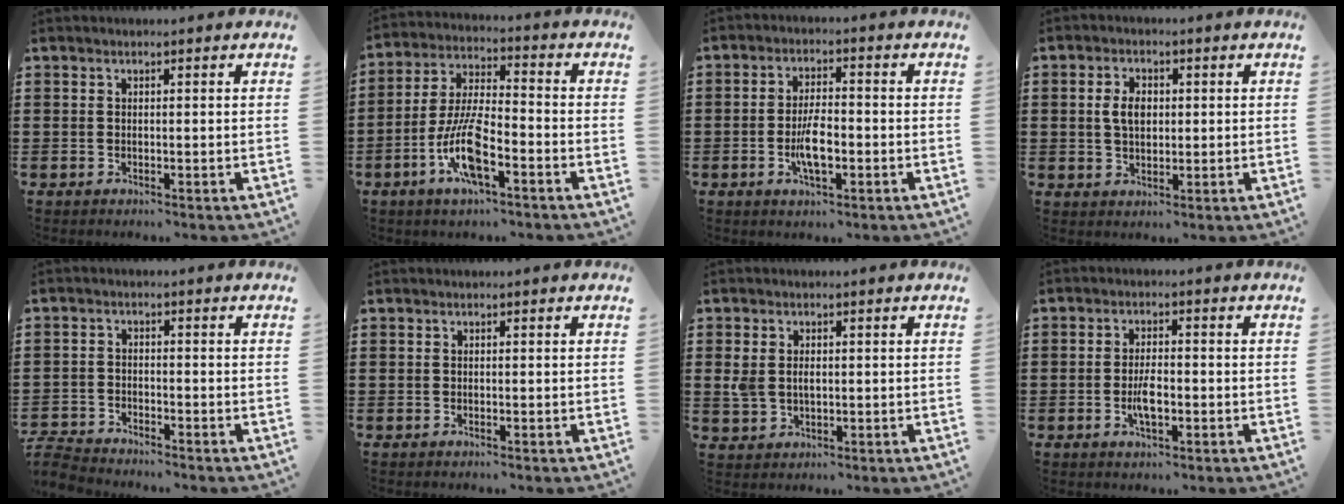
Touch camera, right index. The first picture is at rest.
{"total": 10.2, "force": [-4.5, 2.9, 8.7], "torque": [-0.194, -0.008, -0.085]}
{"total": 5.7, "force": [-1.5, 1.8, 5.2], "torque": [-0.108, -0.005, -0.031]}
{"total": 4.0, "force": [0.5, 2.4, 3.1], "torque": [-0.073, 0.010, 0.004]}
{"total": 3.5, "force": [-3.5, 0.3, 0.1], "torque": [-0.019, -0.003, -0.080]}
{"total": 0.0}
{"total": 2.7, "force": [0.2, 1.8, 1.9], "torque": [-0.048, 0.005, 0.000]}
{"total": 4.1, "force": [-1.1, 1.2, 3.7], "torque": [-0.080, -0.006, -0.022]}